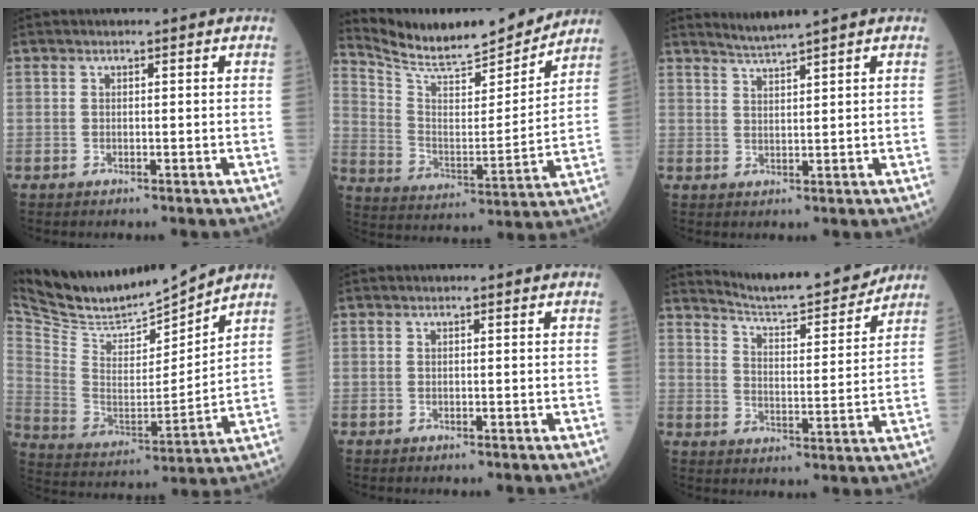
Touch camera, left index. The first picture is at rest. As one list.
[{"total": 17.3, "force": [16.3, 2.1, 5.3], "torque": [-0.104, -0.025, 0.258]}, {"total": 2.7, "force": [2.4, -1.3, 0.3], "torque": [-0.010, -0.008, 0.051]}, {"total": 13.5, "force": [13.3, 0.6, 2.3], "torque": [-0.064, -0.013, 0.249]}, {"total": 0.0}, {"total": 13.1, "force": [12.6, 0.3, 3.6], "torque": [-0.060, -0.009, 0.184]}]